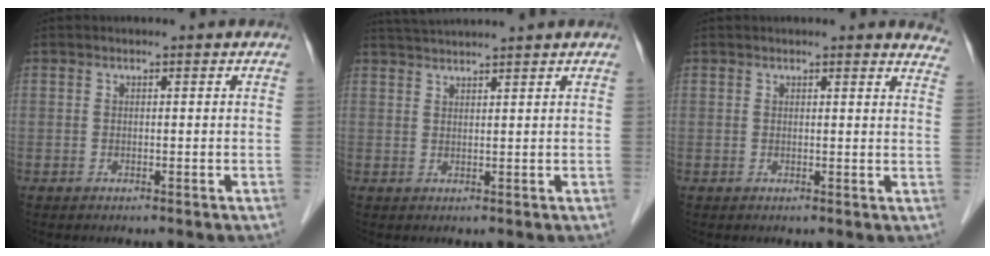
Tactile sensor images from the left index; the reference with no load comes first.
{"total": 5.1, "force": [4.6, -1.3, 1.6], "torque": [-0.027, 0.025, 0.080]}
{"total": 7.0, "force": [6.7, 1.0, 1.8], "torque": [0.006, -0.022, 0.040]}